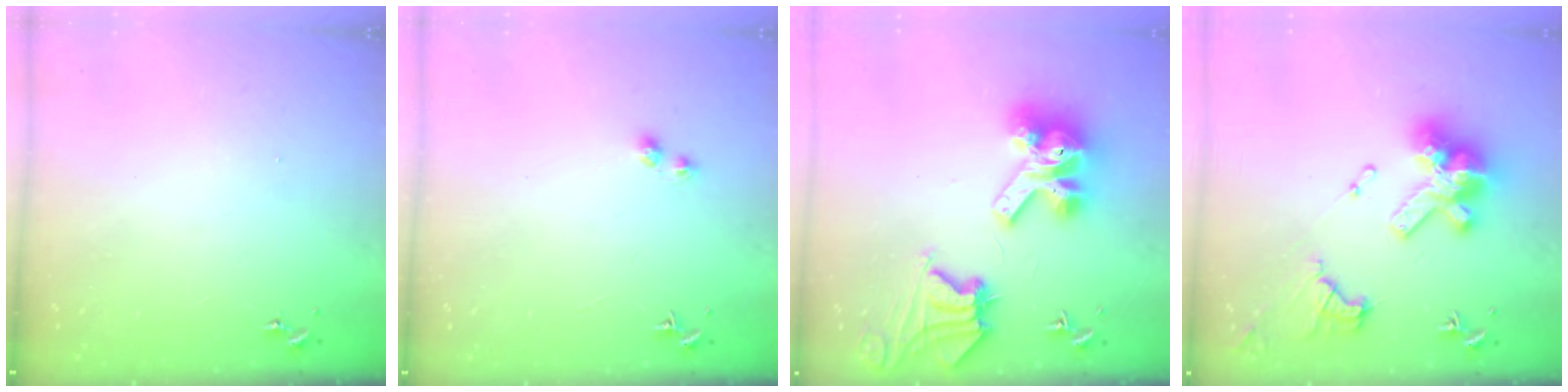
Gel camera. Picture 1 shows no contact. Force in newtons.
{"total": 2.7, "press": 2.7, "slide": 0.3}
{"total": 16.2, "press": 16.1, "slide": 2.1}
{"total": 18.8, "press": 18.7, "slide": 2.2}